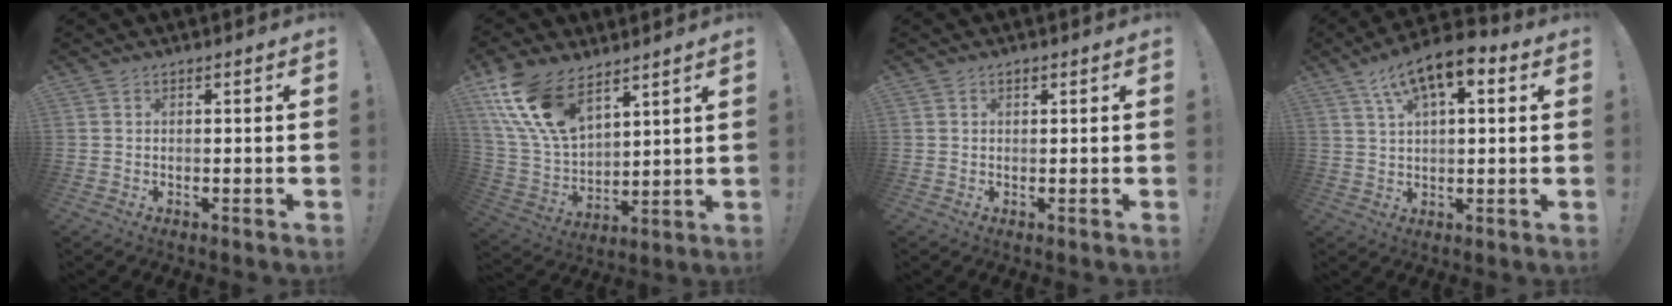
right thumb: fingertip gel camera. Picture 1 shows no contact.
{"total": 17.7, "force": [11.0, 9.1, 10.4], "torque": [-0.231, -0.066, 0.208]}
{"total": 0.8, "force": [0.5, 0.4, 0.4], "torque": [-0.003, -0.001, 0.008]}
{"total": 11.2, "force": [5.6, 4.4, 8.6], "torque": [-0.137, -0.021, 0.101]}